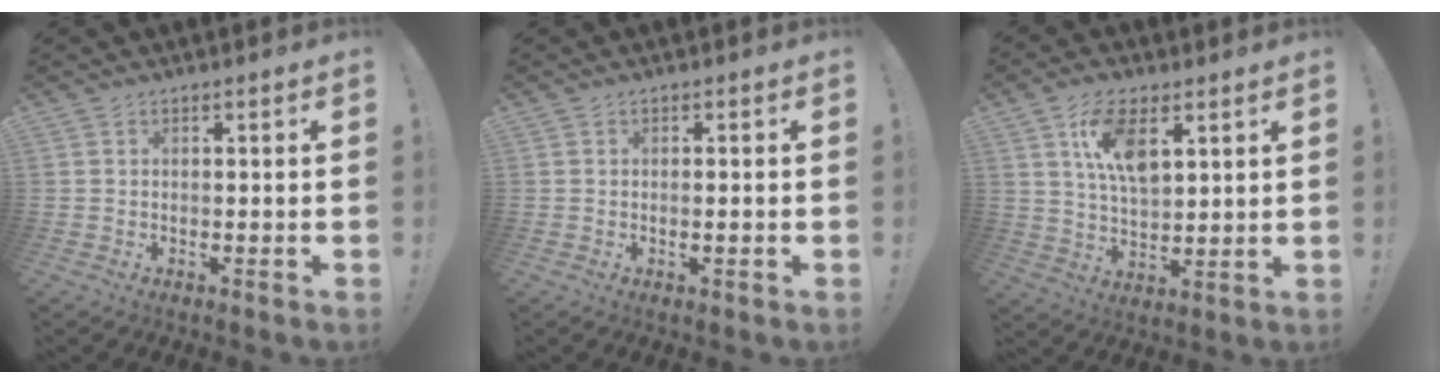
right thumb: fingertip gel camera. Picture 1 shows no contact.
{"total": 1.1, "force": [-0.3, -0.1, 1.0], "torque": [-0.019, 0.000, -0.006]}
{"total": 12.1, "force": [5.4, 6.3, 8.7], "torque": [-0.152, -0.006, 0.100]}